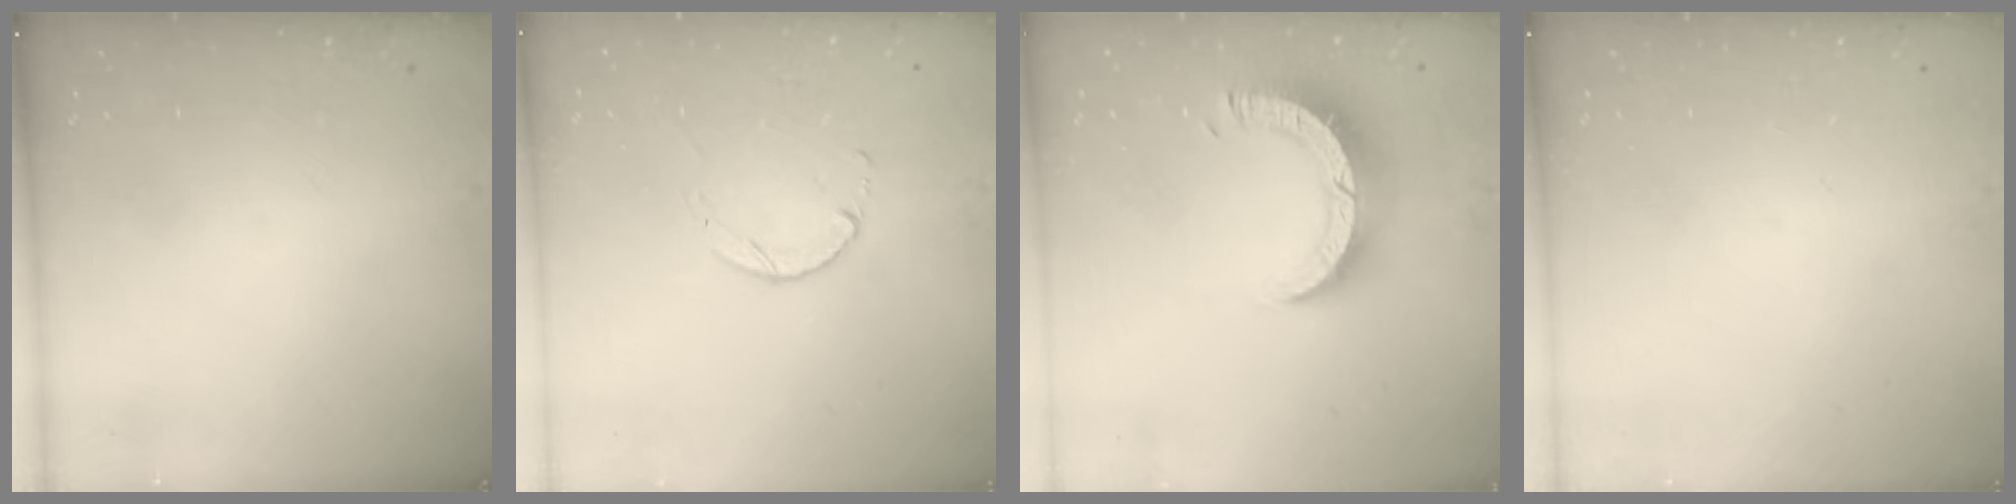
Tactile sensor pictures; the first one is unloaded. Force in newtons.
{"total": 1.4, "press": 1.4, "slide": 0.2}
{"total": 9.7, "press": 9.6, "slide": 1.0}
{"total": 0.0}